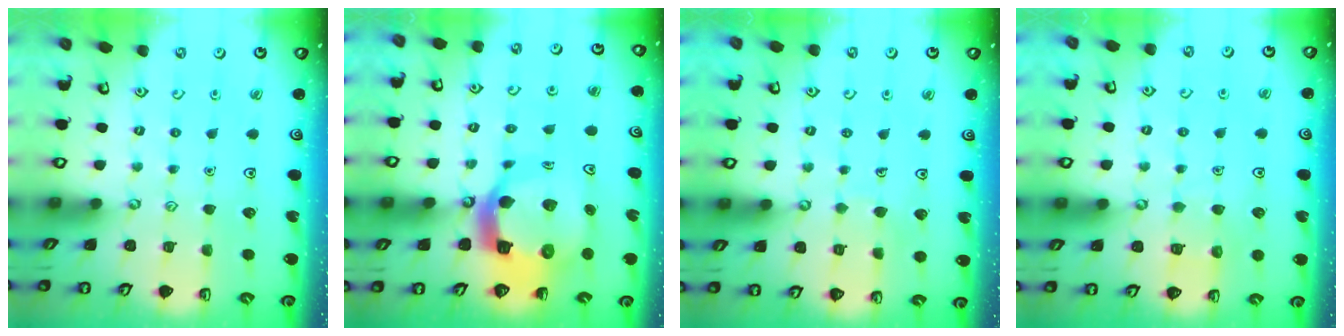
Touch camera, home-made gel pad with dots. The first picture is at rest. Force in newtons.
{"total": 14.4, "press": 14.3, "slide": 1.6}
{"total": 3.6, "press": 3.6, "slide": 0.2}
{"total": 4.5, "press": 4.5, "slide": 0.4}